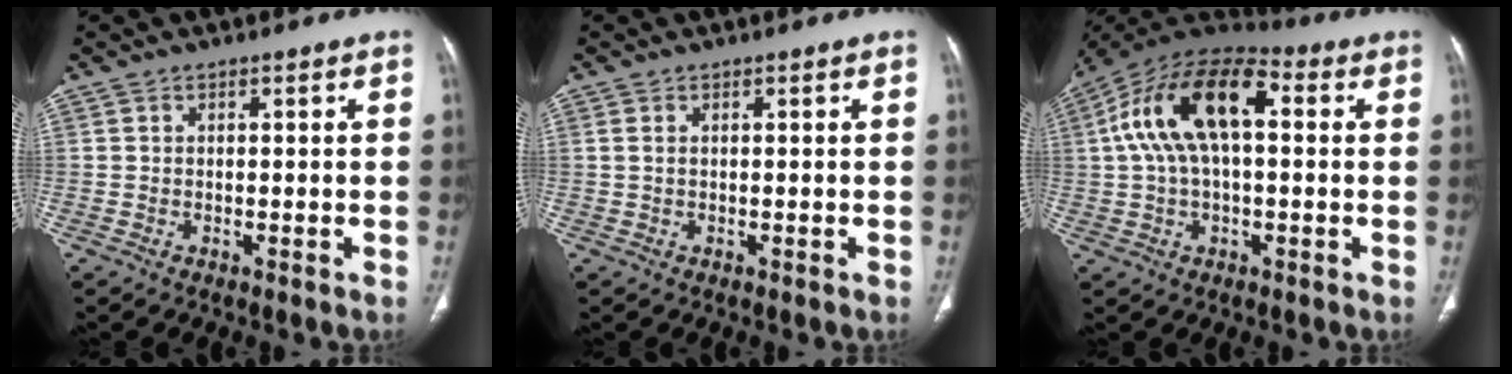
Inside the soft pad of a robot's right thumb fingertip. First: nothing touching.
{"total": 0.8, "force": [0.3, 0.4, 0.7], "torque": [-0.019, 0.008, 0.010]}
{"total": 17.9, "force": [3.2, 9.1, 15.0], "torque": [-0.272, 0.045, 0.048]}